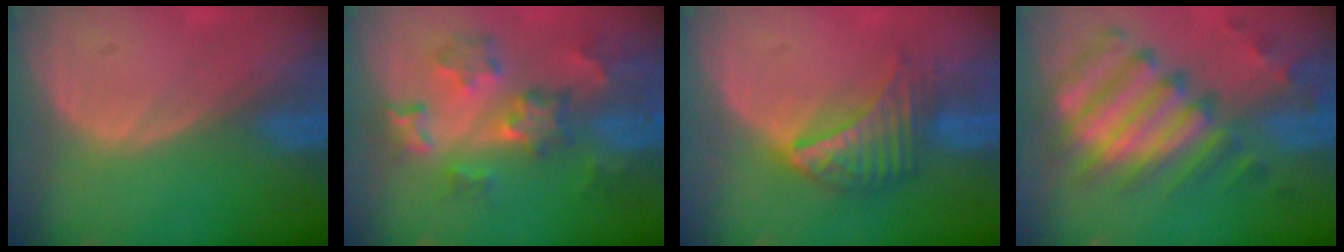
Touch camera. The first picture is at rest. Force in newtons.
{"total": 8.9, "press": 7.9, "slide": 4.2}
{"total": 7.5, "press": 6.6, "slide": 3.6}
{"total": 11.9, "press": 10.4, "slide": 5.7}